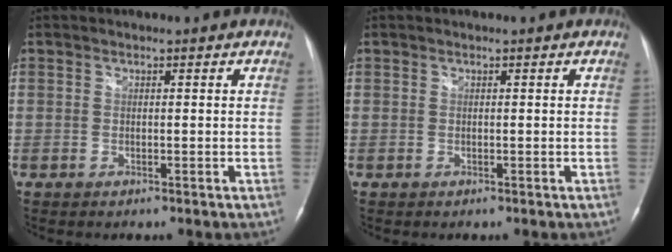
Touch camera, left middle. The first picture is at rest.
{"total": 0.0}